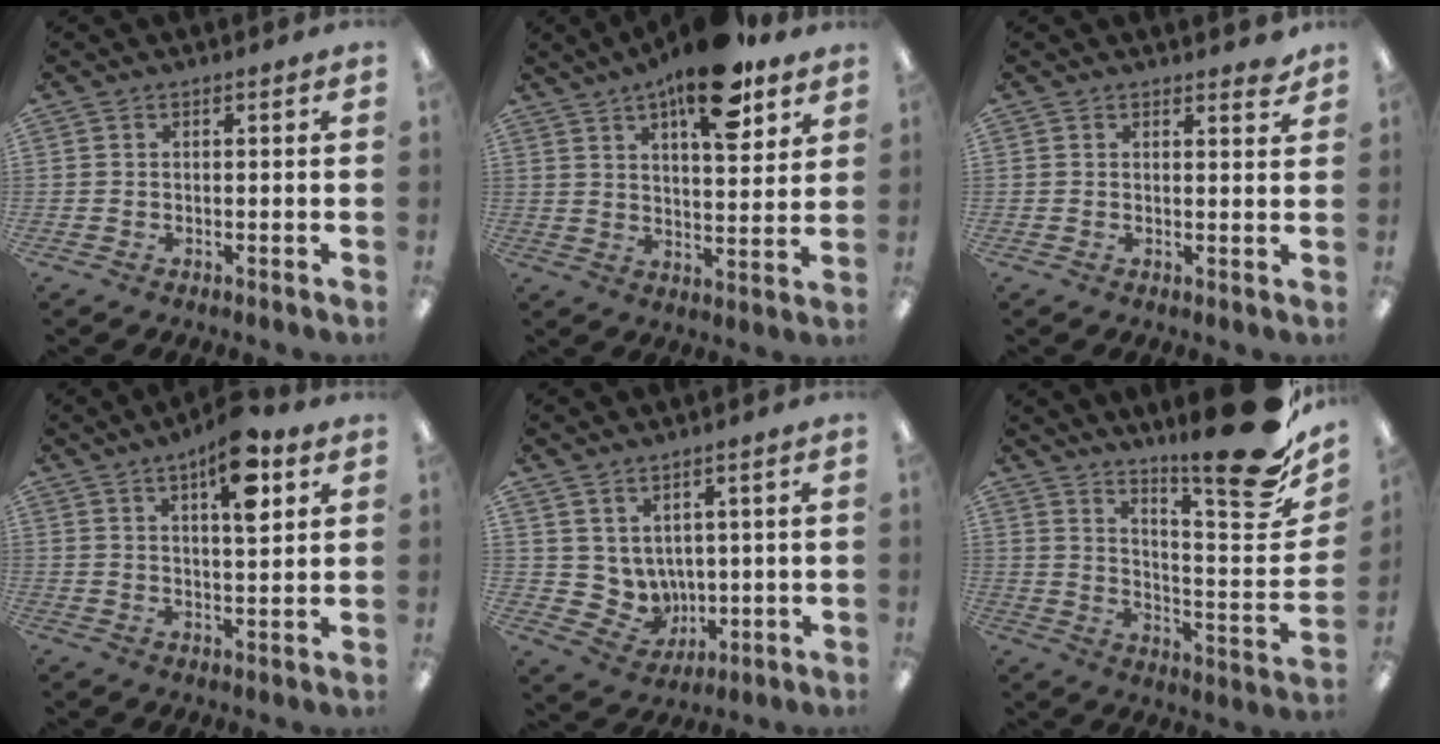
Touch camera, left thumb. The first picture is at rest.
{"total": 15.3, "force": [9.8, 5.6, 10.4], "torque": [-0.148, -0.046, 0.160]}
{"total": 1.8, "force": [1.6, 0.3, 0.7], "torque": [0.000, -0.008, 0.026]}
{"total": 11.3, "force": [5.9, 3.6, 8.9], "torque": [-0.124, -0.024, 0.094]}
{"total": 6.0, "force": [4.1, 4.4, 0.4], "torque": [-0.029, -0.036, 0.087]}
{"total": 20.7, "force": [14.6, 4.3, 13.9], "torque": [-0.175, -0.122, 0.227]}